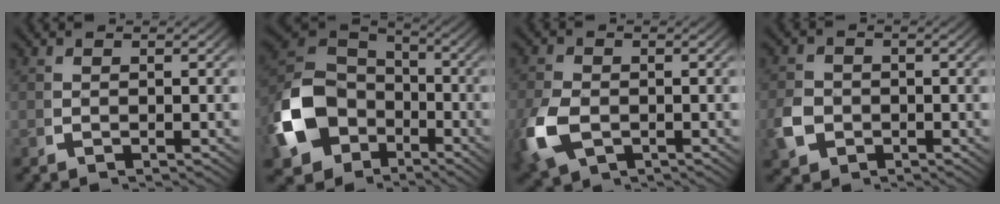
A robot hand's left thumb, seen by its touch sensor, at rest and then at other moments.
{"total": 12.9, "force": [-2.7, 9.9, 7.8], "torque": [-0.184, -0.039, -0.031]}
{"total": 5.9, "force": [-1.9, 4.2, 3.6], "torque": [-0.111, -0.026, -0.019]}
{"total": 3.9, "force": [-1.3, 3.2, 1.8], "torque": [-0.053, -0.014, -0.018]}